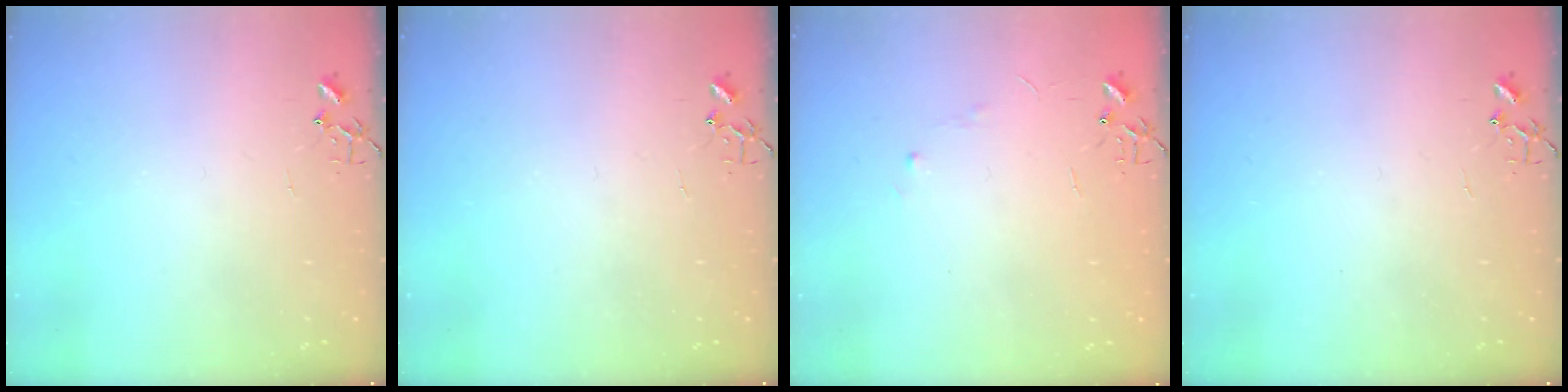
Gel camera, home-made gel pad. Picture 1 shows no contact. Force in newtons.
{"total": 0.0}
{"total": 3.2, "press": 3.2, "slide": 0.5}
{"total": 0.0}